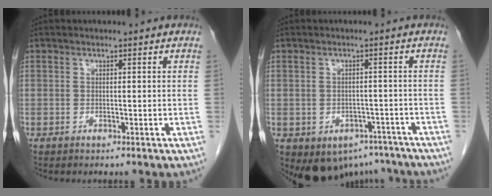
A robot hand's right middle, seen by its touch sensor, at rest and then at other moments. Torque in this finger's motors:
{"motor_torque": [1.07, -1.07, 0.07, 0.09]}